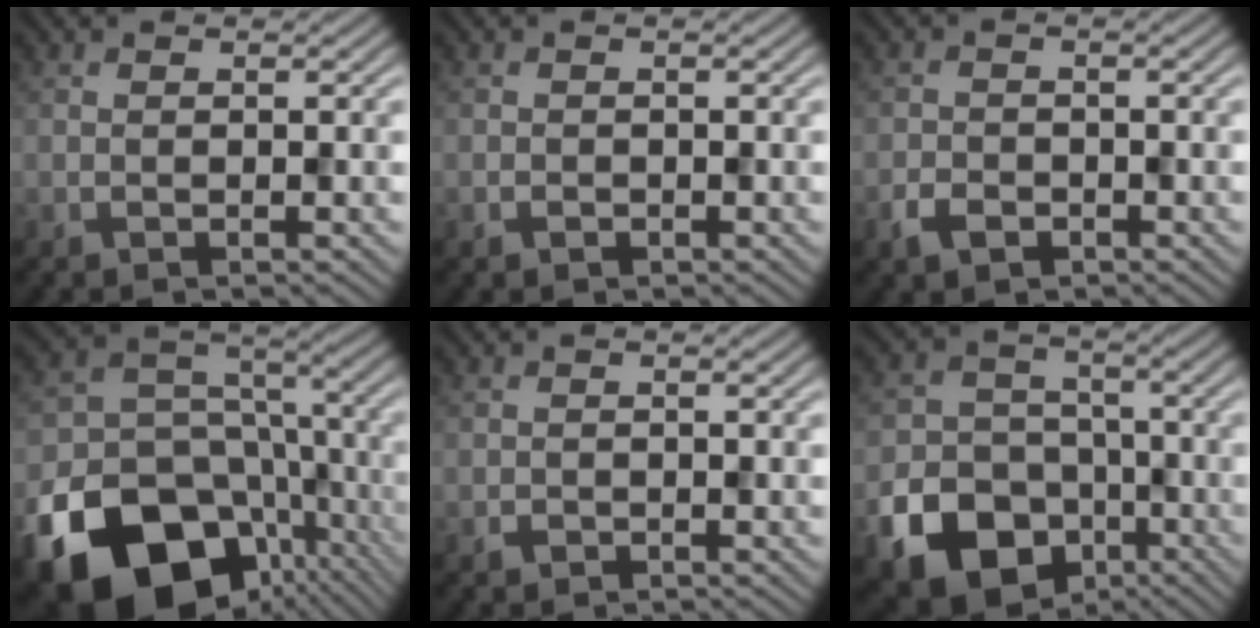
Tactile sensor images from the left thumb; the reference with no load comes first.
{"total": 0.7, "force": [-0.4, 0.5, 0.2], "torque": [-0.003, -0.003, -0.008]}
{"total": 2.6, "force": [-1.5, 1.8, 1.2], "torque": [-0.027, -0.005, -0.034]}
{"total": 23.7, "force": [-12.0, 17.9, 9.9], "torque": [-0.192, -0.080, -0.187]}
{"total": 0.6, "force": [-0.4, 0.5, 0.2], "torque": [-0.002, -0.004, -0.008]}
{"total": 15.7, "force": [-7.7, 12.5, 5.7], "torque": [-0.123, -0.069, -0.142]}